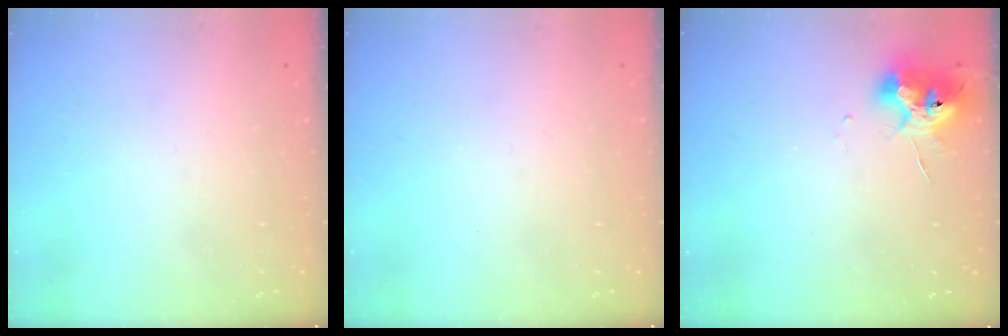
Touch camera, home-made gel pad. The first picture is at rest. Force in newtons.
{"total": 0.0}
{"total": 10.0, "press": 10.0, "slide": 0.4}